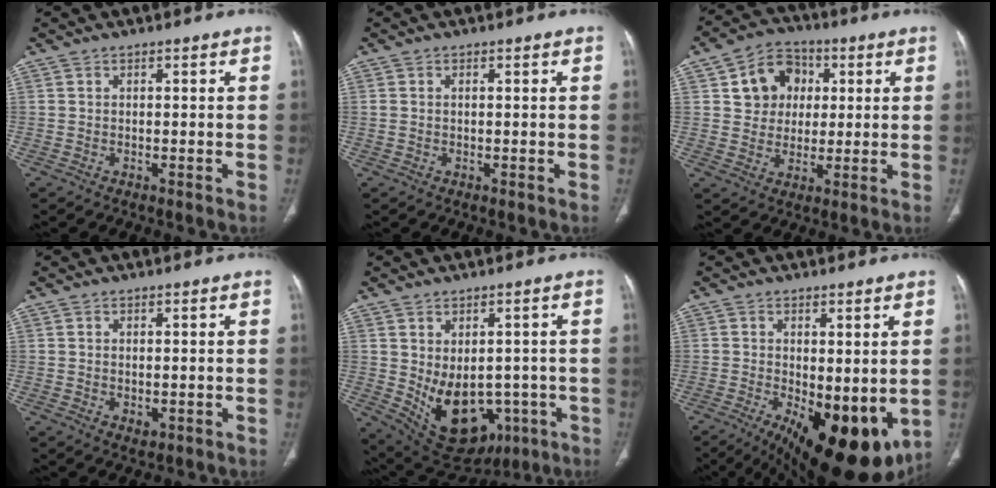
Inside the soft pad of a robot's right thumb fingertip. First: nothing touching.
{"total": 0.8, "force": [0.1, 0.5, 0.6], "torque": [-0.025, 0.010, 0.006]}
{"total": 10.6, "force": [2.9, 9.0, 4.6], "torque": [-0.034, 0.000, 0.045]}
{"total": 1.7, "force": [-0.1, 1.2, 1.2], "torque": [-0.019, -0.005, 0.004]}
{"total": 15.4, "force": [-3.0, 10.5, 10.8], "torque": [-0.140, 0.000, -0.008]}
{"total": 18.8, "force": [-5.0, 8.5, 16.0], "torque": [-0.205, -0.032, -0.051]}